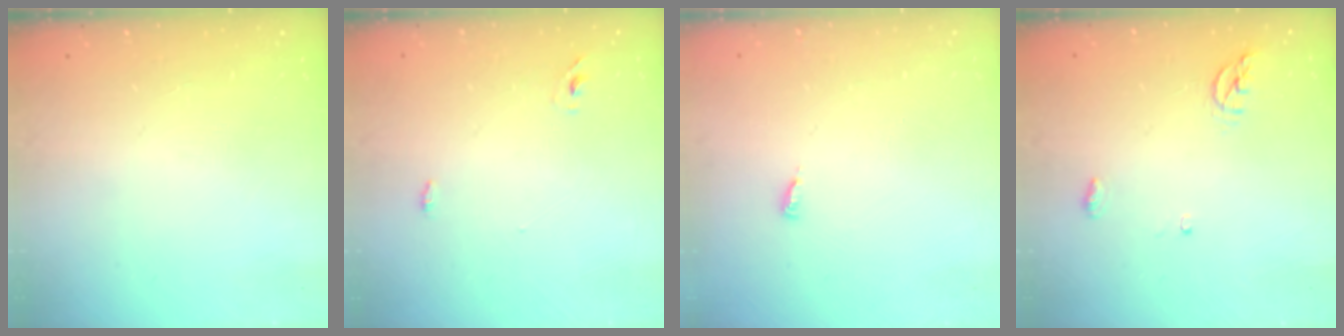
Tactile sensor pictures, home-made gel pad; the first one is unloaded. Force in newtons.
{"total": 2.9, "press": 2.7, "slide": 1.0}
{"total": 2.9, "press": 2.9, "slide": 0.2}
{"total": 4.5, "press": 4.3, "slide": 1.2}